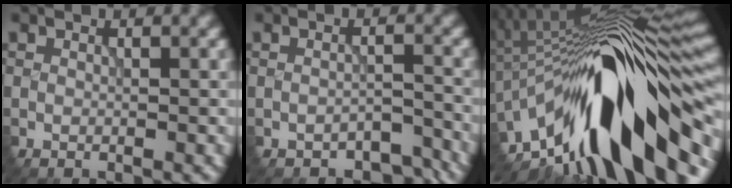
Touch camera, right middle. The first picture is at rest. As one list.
[{"total": 2.8, "force": [-2.3, 1.1, 1.0], "torque": [-0.015, 0.000, -0.029]}, {"total": 16.6, "force": [-6.5, 5.2, 14.4], "torque": [-0.225, 0.026, -0.109]}]